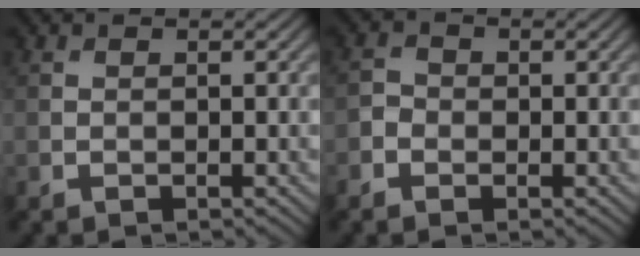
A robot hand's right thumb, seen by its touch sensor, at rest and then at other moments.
{"total": 1.6, "force": [-0.8, 1.3, 0.5], "torque": [-0.008, 0.002, -0.023]}